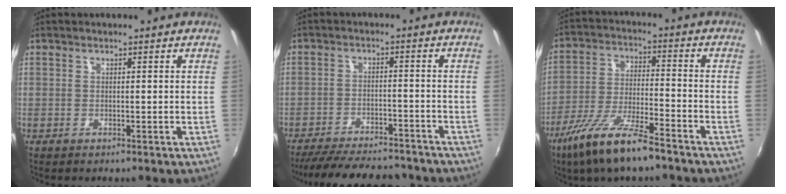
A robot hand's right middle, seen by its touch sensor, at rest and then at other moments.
{"total": 18.0, "force": [-15.6, 4.6, 7.8], "torque": [-0.161, -0.011, -0.221]}
{"total": 13.1, "force": [-9.2, 2.1, 9.1], "torque": [-0.189, -0.026, -0.174]}